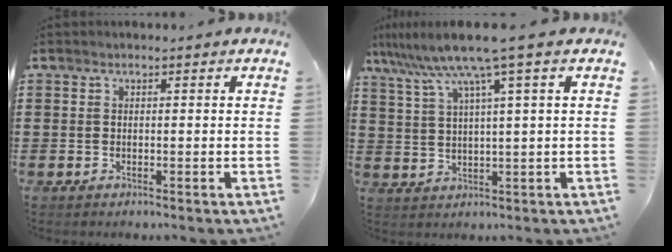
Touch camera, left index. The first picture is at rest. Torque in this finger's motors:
{"motor_torque": [1.22, 0.92, 1.05, 0.21]}